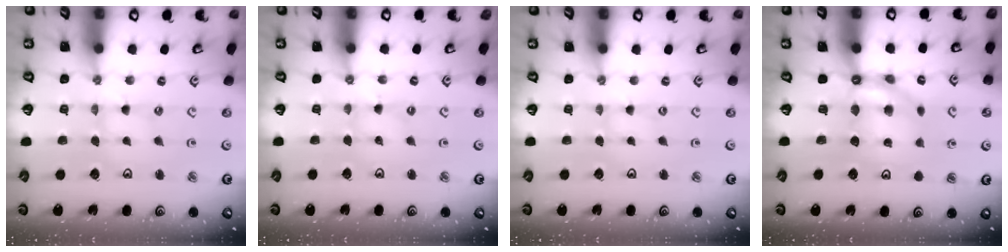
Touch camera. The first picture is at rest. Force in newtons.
{"total": 1.1, "press": 1.1, "slide": 0.2}
{"total": 0.0}
{"total": 7.0, "press": 7.0, "slide": 0.6}